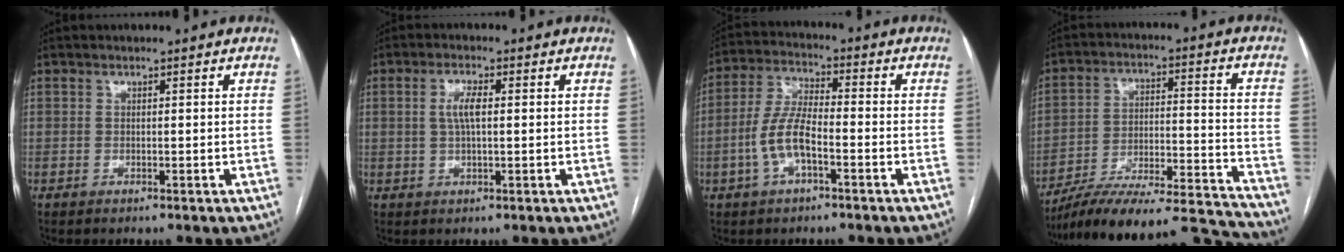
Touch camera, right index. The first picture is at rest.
{"total": 3.7, "force": [0.6, 0.9, 3.6], "torque": [-0.072, 0.005, 0.011]}
{"total": 7.8, "force": [-2.6, 2.5, 6.9], "torque": [-0.156, 0.011, -0.051]}
{"total": 24.4, "force": [-22.7, 2.3, 8.5], "torque": [-0.095, 0.010, -0.337]}